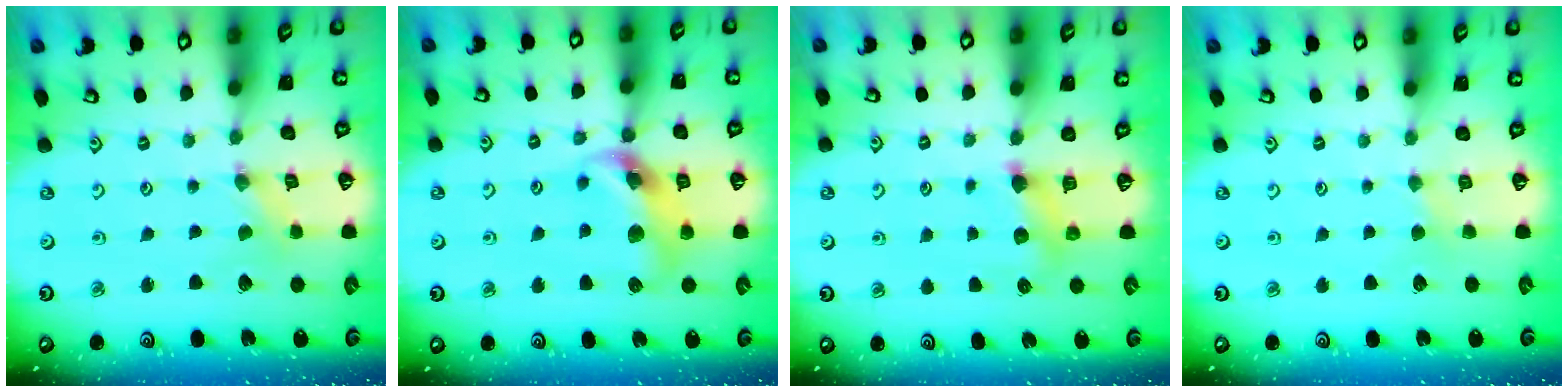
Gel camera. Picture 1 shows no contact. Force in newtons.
{"total": 13.1, "press": 13.0, "slide": 1.9}
{"total": 5.9, "press": 5.9, "slide": 0.2}
{"total": 2.0, "press": 2.0, "slide": 0.3}